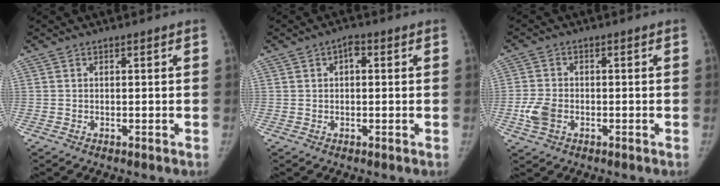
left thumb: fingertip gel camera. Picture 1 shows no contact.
{"total": 2.4, "force": [0.4, 1.6, 1.7], "torque": [-0.015, 0.008, 0.001]}
{"total": 5.1, "force": [-1.6, 3.5, 3.3], "torque": [-0.071, 0.006, -0.032]}